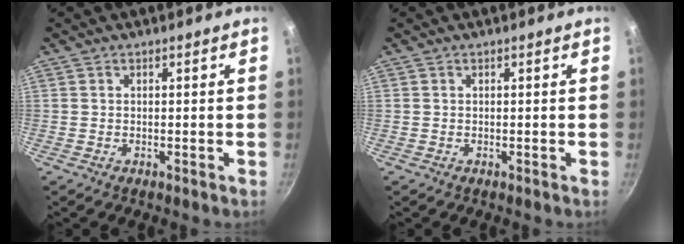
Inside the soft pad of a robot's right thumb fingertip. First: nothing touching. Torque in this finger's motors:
{"motor_torque": [0.00, 0.00, -0.15, 0.19, 0.00]}